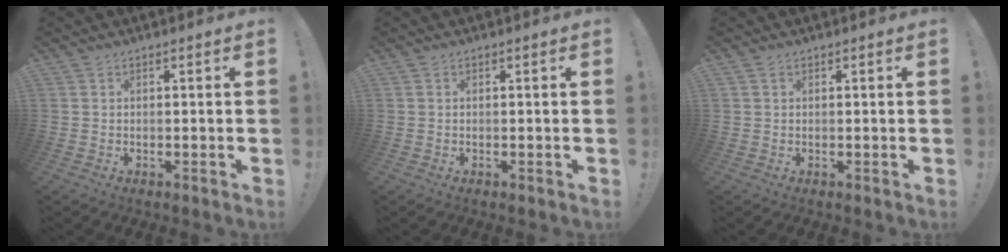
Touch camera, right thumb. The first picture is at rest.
{"total": 0.0}
{"total": 0.5, "force": [0.3, 0.4, 0.0], "torque": [-0.003, 0.002, 0.006]}